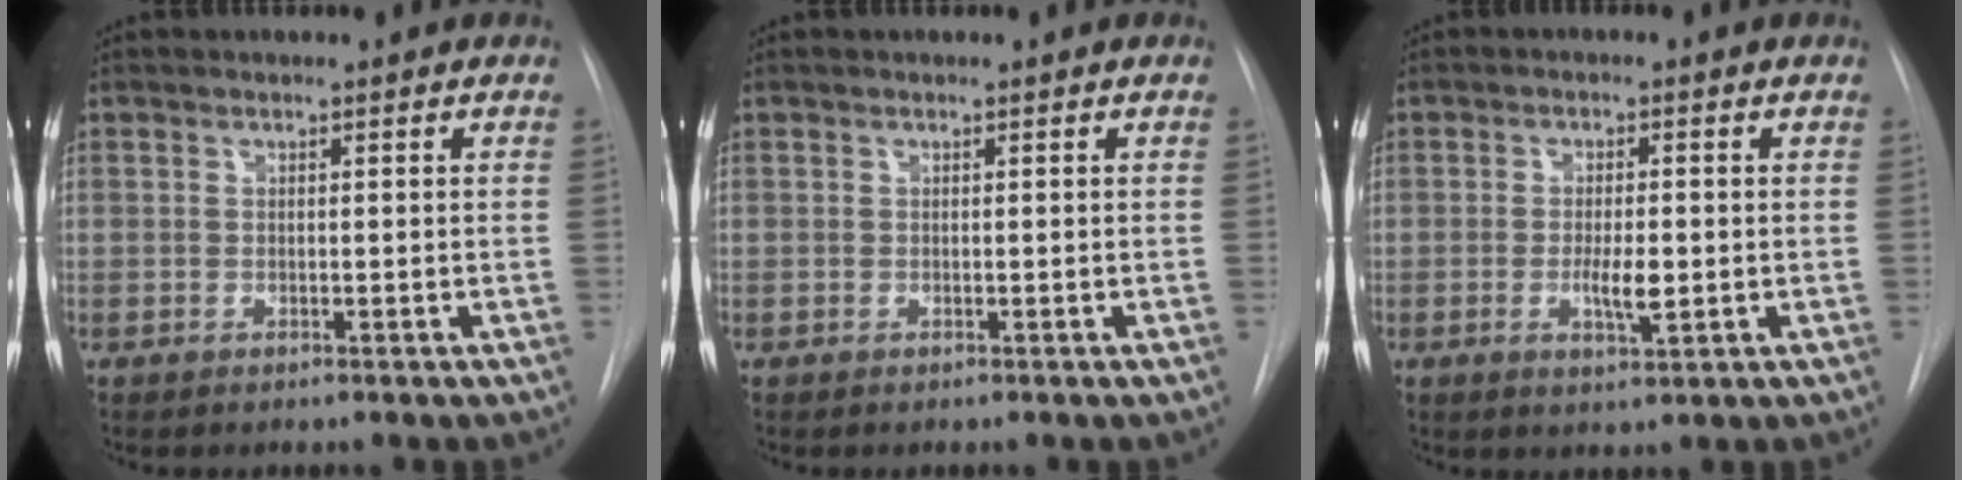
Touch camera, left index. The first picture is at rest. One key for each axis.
{"total": 0.0}
{"total": 4.3, "fx": -1.6, "fy": 1.0, "fz": 3.8, "tx": -0.070, "ty": -0.009, "tz": -0.019}